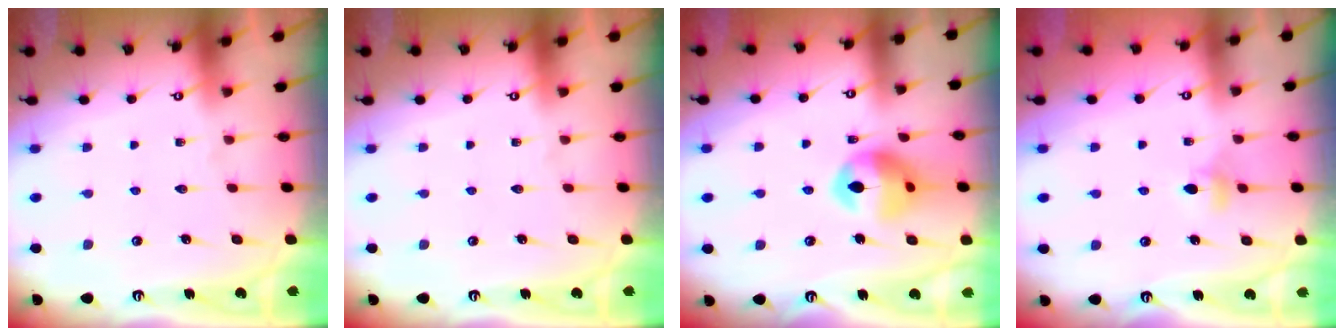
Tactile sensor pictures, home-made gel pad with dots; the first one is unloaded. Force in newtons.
{"total": 0.0}
{"total": 13.2, "press": 13.2, "slide": 1.6}
{"total": 3.4, "press": 3.3, "slide": 0.8}